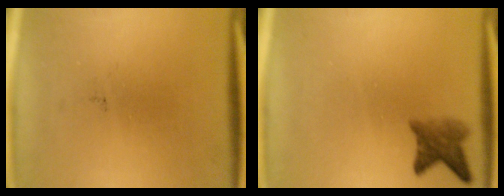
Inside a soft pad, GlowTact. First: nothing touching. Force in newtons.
{"total": 3.4}